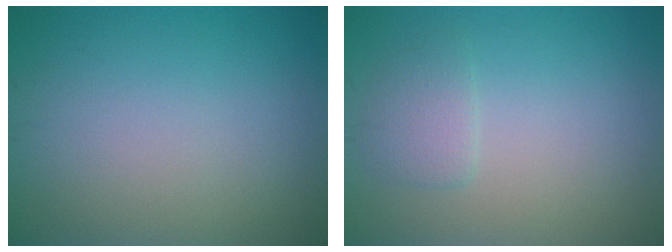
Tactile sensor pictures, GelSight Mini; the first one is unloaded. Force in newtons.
{"total": 1.7, "press": 1.6, "slide": 0.2}